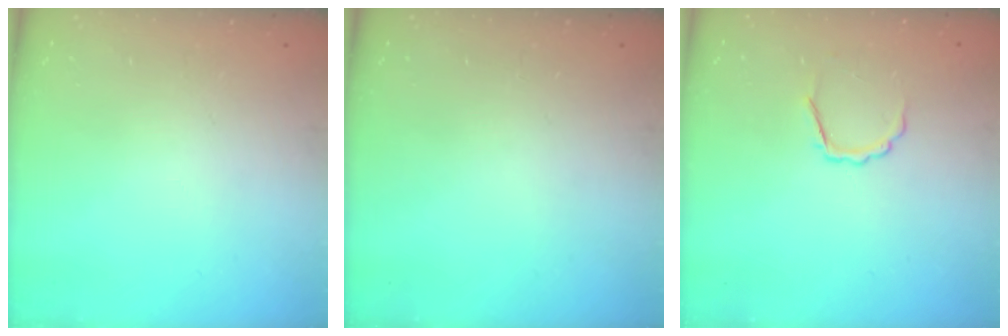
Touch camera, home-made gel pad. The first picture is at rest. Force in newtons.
{"total": 0.0}
{"total": 4.1, "press": 4.0, "slide": 0.5}